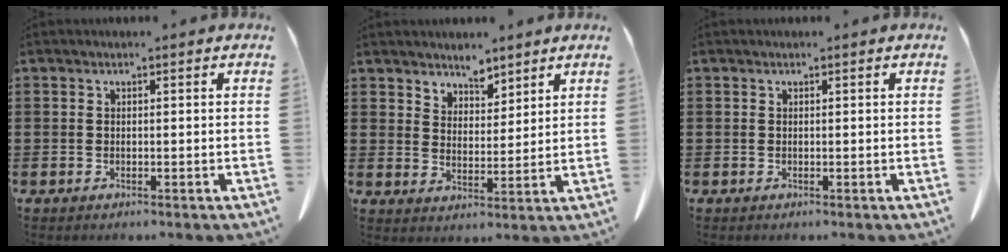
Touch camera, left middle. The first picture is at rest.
{"total": 4.1, "force": [3.8, 1.7, -0.1], "torque": [-0.014, -0.013, 0.072]}
{"total": 0.0}